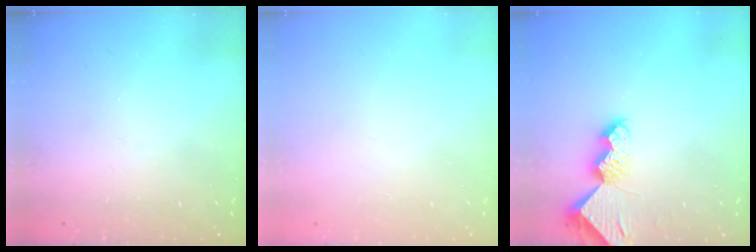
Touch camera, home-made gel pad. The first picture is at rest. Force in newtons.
{"total": 0.0}
{"total": 7.6, "press": 7.5, "slide": 0.7}